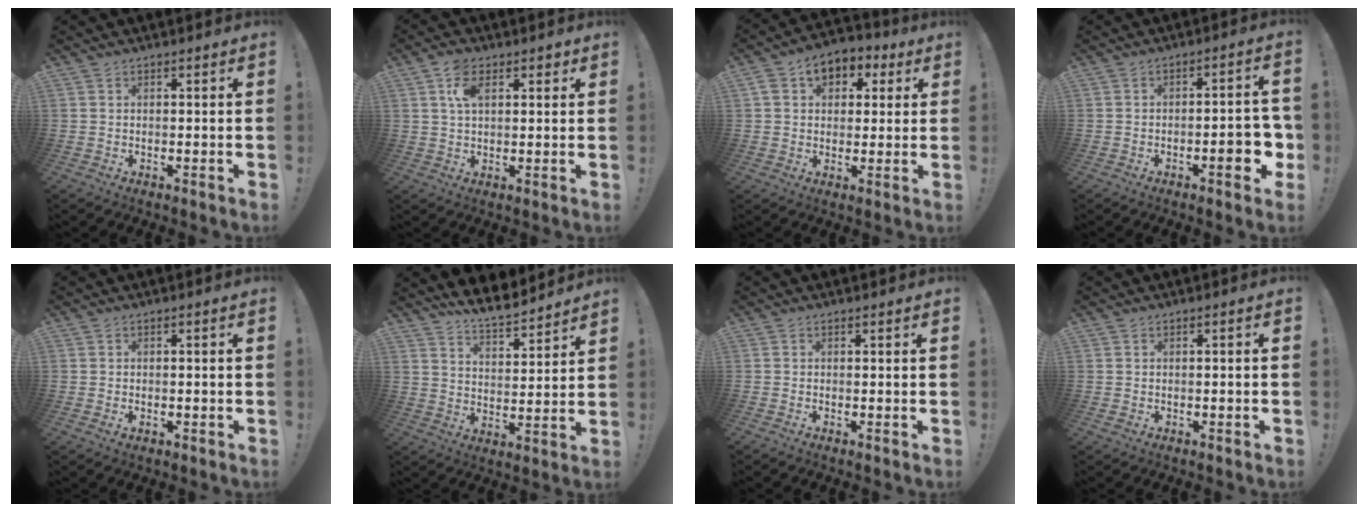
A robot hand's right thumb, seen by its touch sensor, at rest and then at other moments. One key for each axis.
{"total": 7.2, "fx": 2.7, "fy": 4.3, "fz": 5.1, "tx": -0.080, "ty": 0.002, "tz": 0.047}
{"total": 8.7, "fx": 2.8, "fy": 6.9, "fz": 4.6, "tx": -0.072, "ty": 0.001, "tz": 0.057}
{"total": 9.0, "fx": -2.7, "fy": 2.9, "fz": 8.1, "tx": -0.096, "ty": 0.007, "tz": -0.041}
{"total": 0.9, "fx": -0.5, "fy": 0.3, "fz": 0.7, "tx": -0.004, "ty": -0.002, "tz": -0.011}
{"total": 9.0, "fx": 8.3, "fy": 1.6, "fz": 3.0, "tx": -0.058, "ty": -0.066, "tz": 0.151}
{"total": 0.8, "fx": -0.1, "fy": -0.5, "fz": 0.6, "tx": -0.003, "ty": -0.005, "tz": -0.004}
{"total": 1.1, "fx": -0.7, "fy": -0.1, "fz": 0.8, "tx": -0.013, "ty": 0.001, "tz": -0.012}